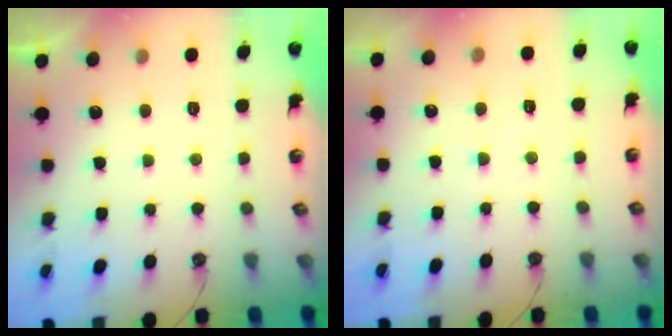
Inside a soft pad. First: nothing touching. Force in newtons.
{"total": 3.7, "press": 3.6, "slide": 0.6}